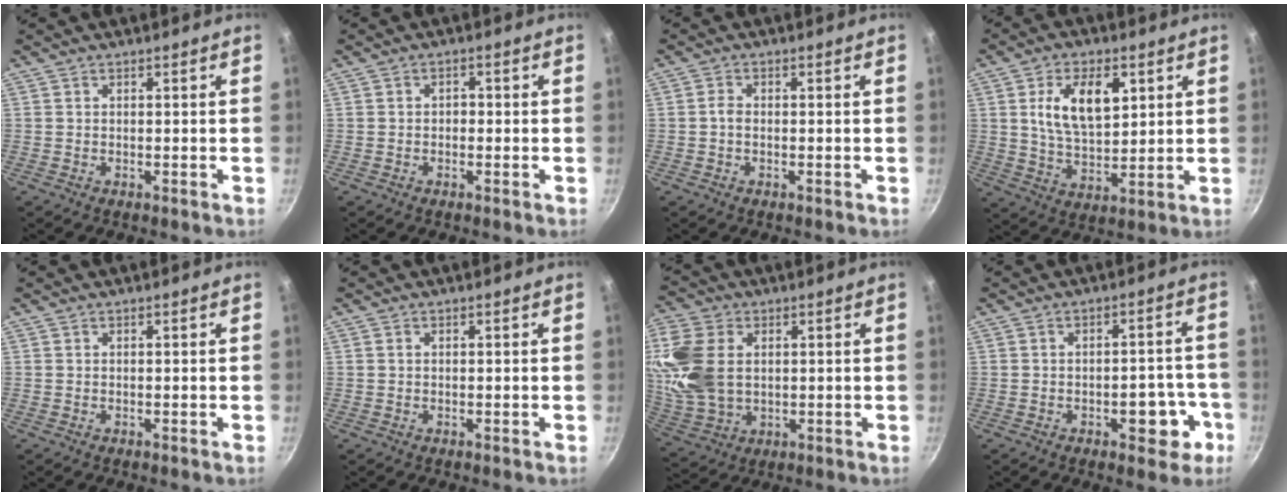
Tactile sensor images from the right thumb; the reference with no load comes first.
{"total": 1.6, "force": [-0.3, 1.2, 0.9], "torque": [-0.008, 0.008, -0.007]}
{"total": 1.8, "force": [-0.2, 1.3, 1.3], "torque": [-0.023, 0.008, -0.006]}
{"total": 12.3, "force": [3.7, 6.9, 9.5], "torque": [-0.145, -0.014, 0.066]}
{"total": 0.0}
{"total": 0.6, "force": [0.1, 0.5, 0.3], "torque": [-0.004, 0.004, 0.001]}
{"total": 14.5, "force": [2.5, 10.0, 10.1], "torque": [-0.203, -0.011, 0.058]}
{"total": 7.7, "force": [-3.4, 4.0, 5.7], "torque": [-0.035, 0.029, -0.039]}